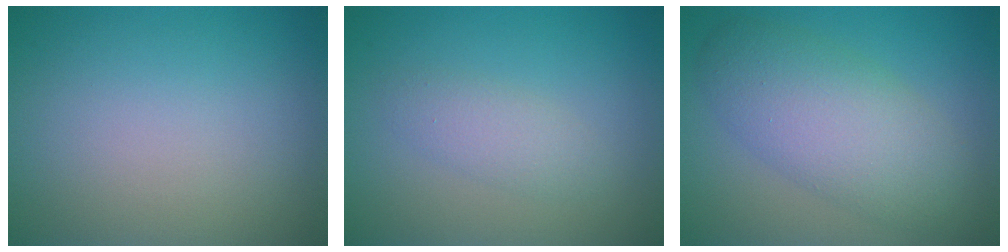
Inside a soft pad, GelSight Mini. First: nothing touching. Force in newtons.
{"total": 1.9, "press": 1.9, "slide": 0.1}
{"total": 6.6, "press": 6.6, "slide": 0.2}